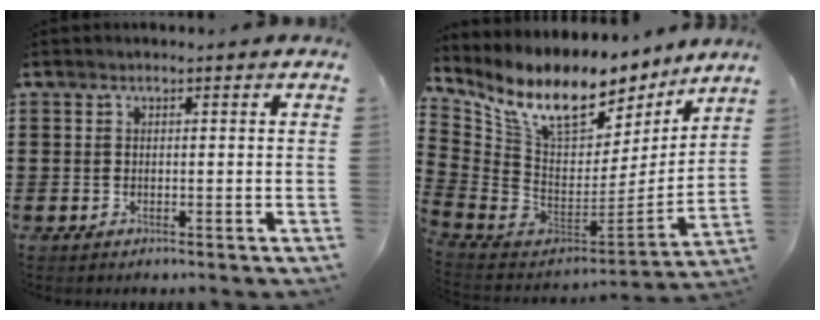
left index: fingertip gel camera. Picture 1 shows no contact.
{"total": 12.2, "force": [8.1, 5.4, 7.3], "torque": [-0.156, -0.059, 0.142]}